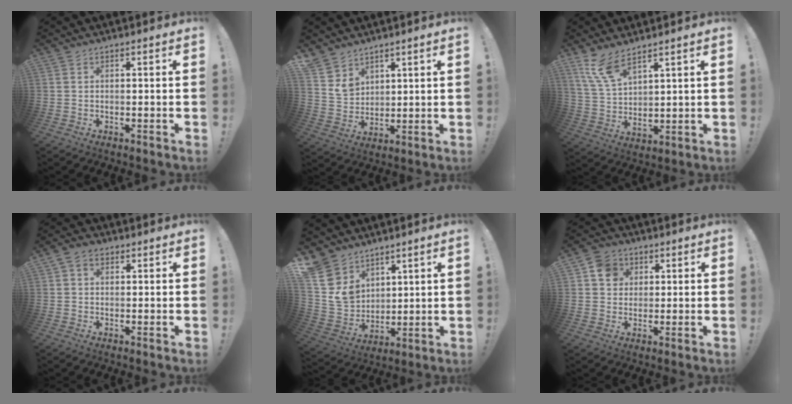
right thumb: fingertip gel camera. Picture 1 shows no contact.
{"total": 7.7, "force": [5.6, 5.2, 0.6], "torque": [-0.015, -0.049, 0.113]}
{"total": 9.8, "force": [7.4, 3.1, 5.7], "torque": [-0.118, -0.035, 0.142]}
{"total": 3.5, "force": [1.2, 2.5, 2.1], "torque": [-0.037, 0.000, 0.022]}
{"total": 11.8, "force": [6.6, 9.3, 2.7], "torque": [-0.060, -0.059, 0.138]}
{"total": 7.4, "force": [2.2, 6.7, 2.4], "torque": [-0.032, 0.000, 0.044]}